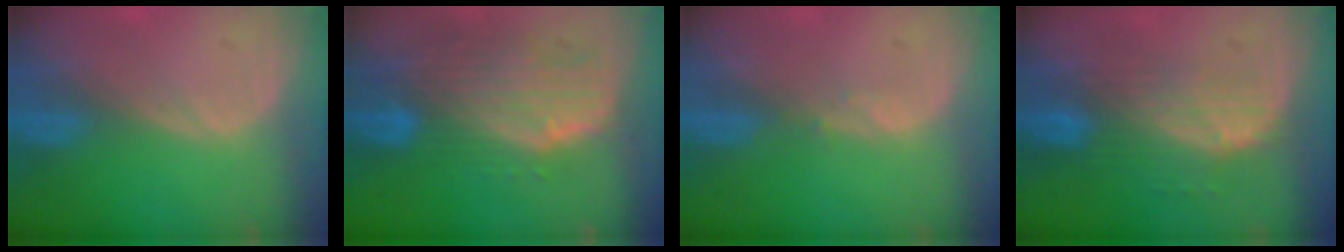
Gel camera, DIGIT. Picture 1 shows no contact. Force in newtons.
{"total": 10.5, "press": 9.0, "slide": 5.4}
{"total": 0.6, "press": 0.6, "slide": 0.1}
{"total": 7.7, "press": 6.9, "slide": 3.5}